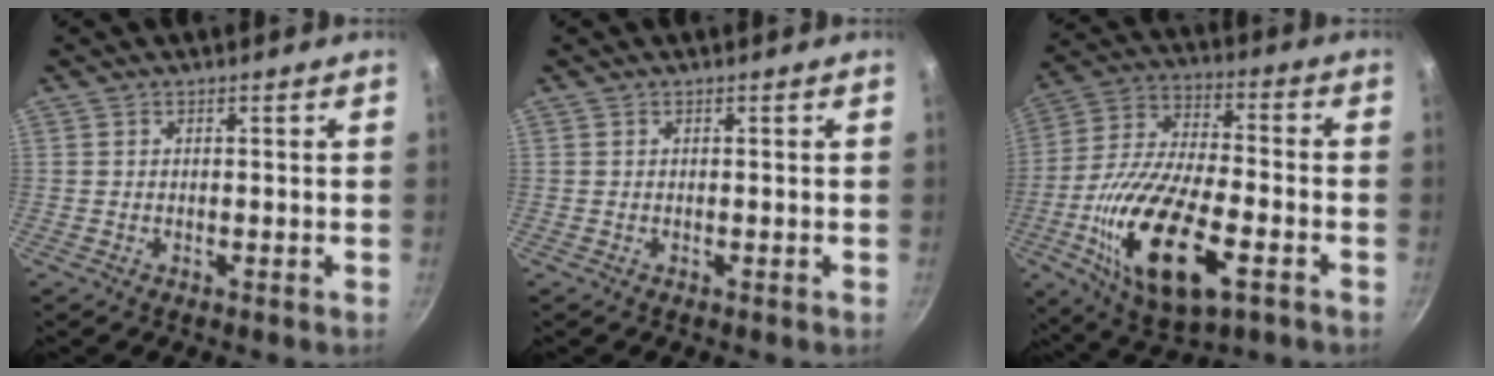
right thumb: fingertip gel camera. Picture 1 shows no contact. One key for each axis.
{"total": 0.0}
{"total": 22.6, "fx": -7.7, "fy": 10.0, "fz": 18.7, "tx": -0.351, "ty": 0.015, "tz": -0.140}